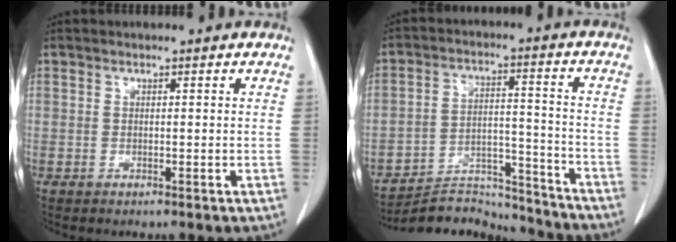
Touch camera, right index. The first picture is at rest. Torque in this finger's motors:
{"motor_torque": [-1.52, -0.62, -0.63, -0.21]}